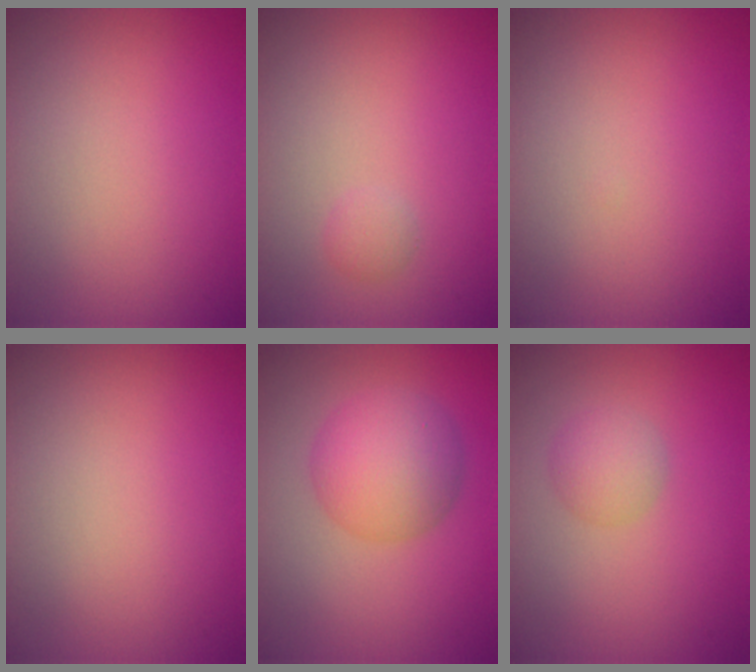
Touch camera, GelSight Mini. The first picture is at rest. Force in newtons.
{"total": 0.8, "press": 0.8, "slide": 0.1}
{"total": 0.0}
{"total": 0.0}
{"total": 5.5, "press": 5.5, "slide": 0.1}
{"total": 2.2, "press": 2.2, "slide": 0.1}